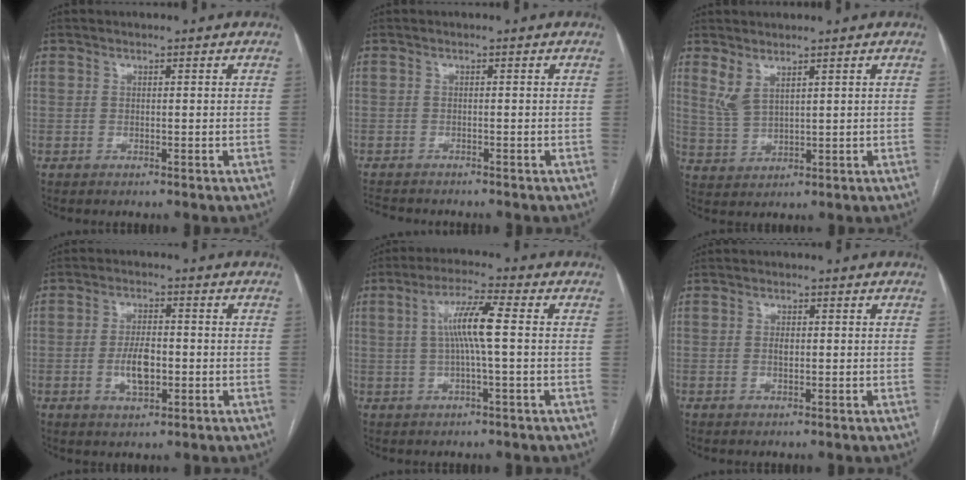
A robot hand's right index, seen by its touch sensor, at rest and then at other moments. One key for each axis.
{"total": 4.7, "fx": -4.4, "fy": 0.8, "fz": 1.5, "tx": -0.021, "ty": -0.012, "tz": -0.068}
{"total": 3.7, "fx": 2.7, "fy": 0.9, "fz": 2.3, "tx": -0.066, "ty": -0.001, "tz": 0.069}
{"total": 5.3, "fx": -1.1, "fy": 2.2, "fz": 4.7, "tx": -0.092, "ty": 0.002, "tz": -0.014}
{"total": 7.0, "fx": 0.5, "fy": 0.1, "fz": 7.0, "tx": -0.133, "ty": 0.011, "tz": 0.006}
{"total": 1.3, "fx": 0.0, "fy": 0.6, "fz": 1.1, "tx": -0.024, "ty": 0.002, "tz": 0.004}